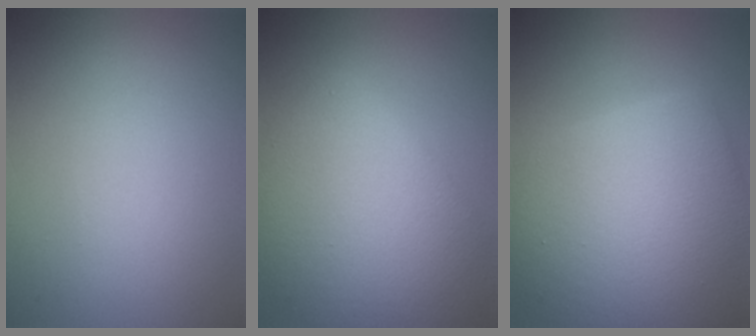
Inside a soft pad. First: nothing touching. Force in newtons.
{"total": 8.9, "press": 8.9, "slide": 0.2}
{"total": 10.7, "press": 10.7, "slide": 0.3}